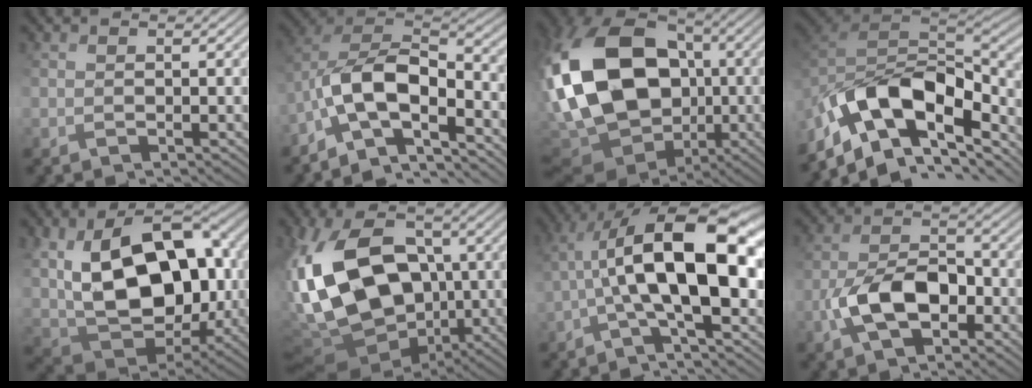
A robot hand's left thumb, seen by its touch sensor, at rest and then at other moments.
{"total": 10.9, "force": [-4.8, 4.7, 8.5], "torque": [-0.155, 0.006, -0.107]}
{"total": 22.1, "force": [-0.7, 16.1, 15.1], "torque": [-0.352, 0.001, -0.004]}
{"total": 15.6, "force": [-8.0, 8.5, 10.3], "torque": [-0.235, -0.002, -0.161]}
{"total": 17.4, "force": [1.6, 11.3, 13.2], "torque": [-0.250, -0.009, 0.034]}
{"total": 17.7, "force": [-0.8, 11.5, 13.4], "torque": [-0.294, -0.010, -0.020]}
{"total": 14.0, "force": [0.0, 4.9, 13.1], "torque": [-0.235, 0.018, -0.007]}
{"total": 8.3, "force": [-3.1, 4.5, 6.3], "torque": [-0.126, 0.008, -0.064]}